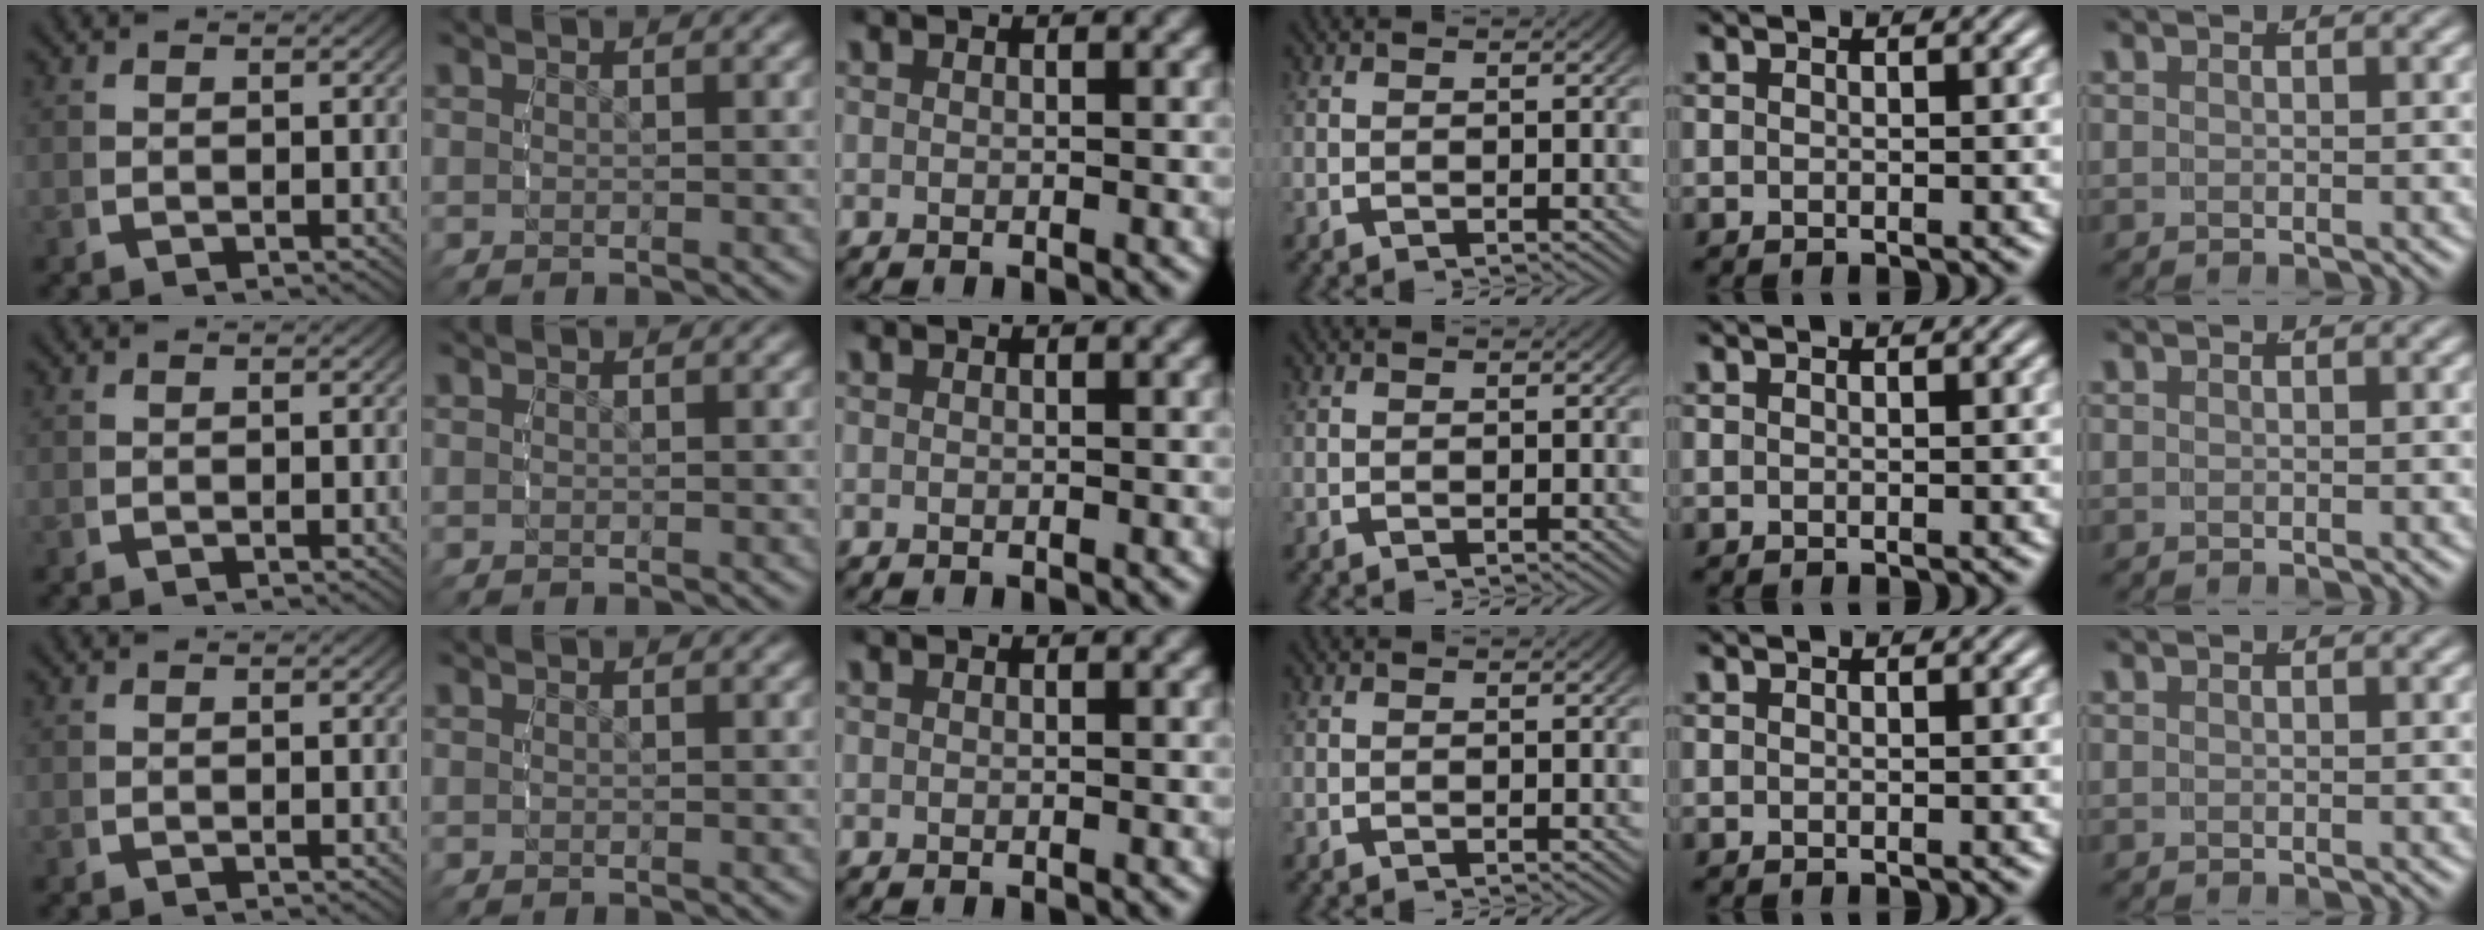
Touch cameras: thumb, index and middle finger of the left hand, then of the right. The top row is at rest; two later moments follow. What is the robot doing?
{"motion": "reach", "object": "air blower"}